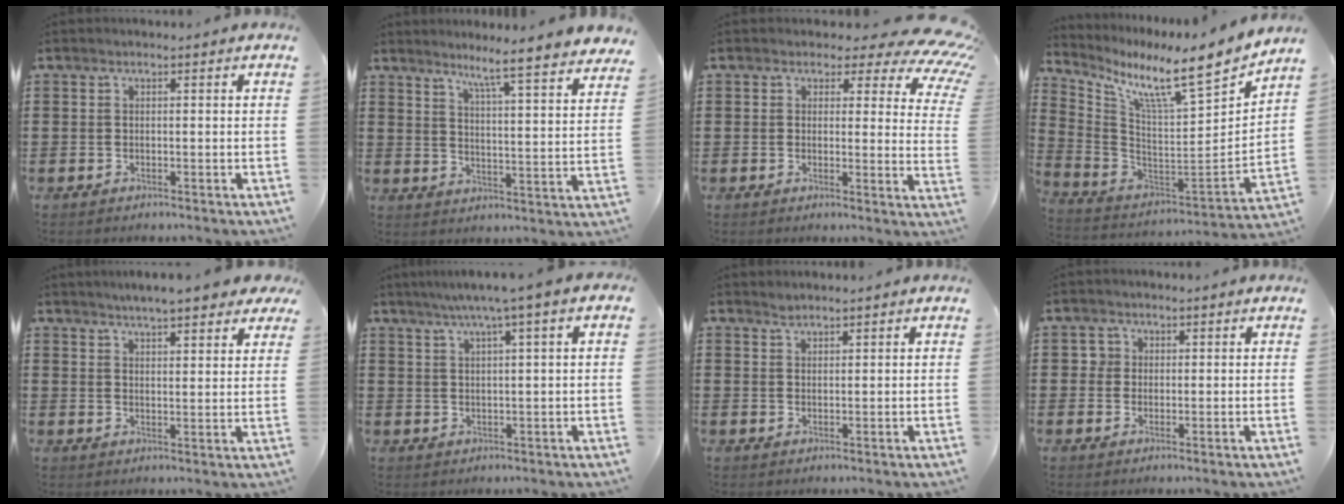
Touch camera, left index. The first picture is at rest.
{"total": 6.1, "force": [5.3, -1.5, 2.7], "torque": [-0.065, -0.047, 0.080]}
{"total": 4.9, "force": [3.5, 2.4, 2.4], "torque": [-0.042, -0.021, 0.053]}
{"total": 10.1, "force": [7.1, 0.8, 7.1], "torque": [-0.143, -0.066, 0.106]}
{"total": 4.8, "force": [4.5, 0.3, 1.8], "torque": [-0.049, -0.006, 0.081]}
{"total": 3.8, "force": [1.8, 0.0, 3.3], "torque": [-0.065, 0.003, 0.030]}
{"total": 1.2, "force": [1.2, 0.3, 0.1], "torque": [-0.005, 0.000, 0.024]}
{"total": 1.9, "force": [0.6, 1.8, 0.1], "torque": [-0.009, 0.008, 0.009]}